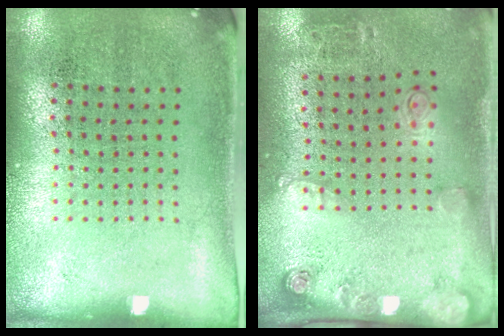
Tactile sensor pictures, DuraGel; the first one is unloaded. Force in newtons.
{"total": 2.0, "press": 1.2, "slide": 1.6}